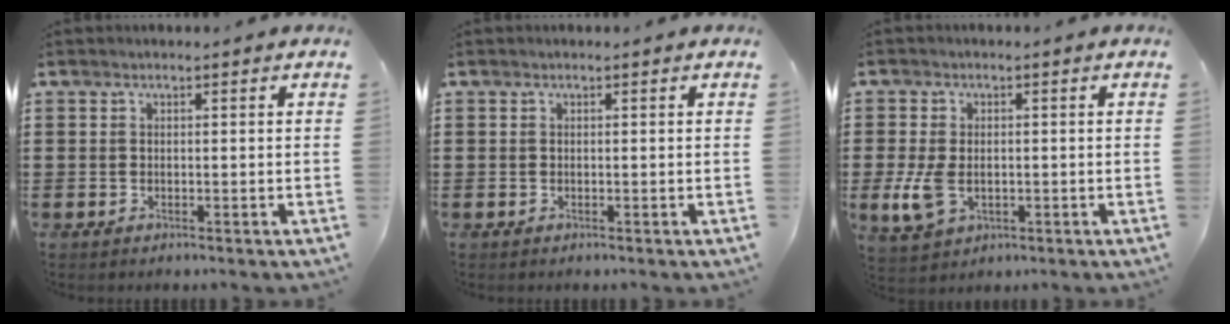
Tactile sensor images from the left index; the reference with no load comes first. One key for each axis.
{"total": 0.0}
{"total": 5.2, "fx": -0.9, "fy": 3.2, "fz": 4.0, "tx": -0.098, "ty": -0.003, "tz": -0.019}